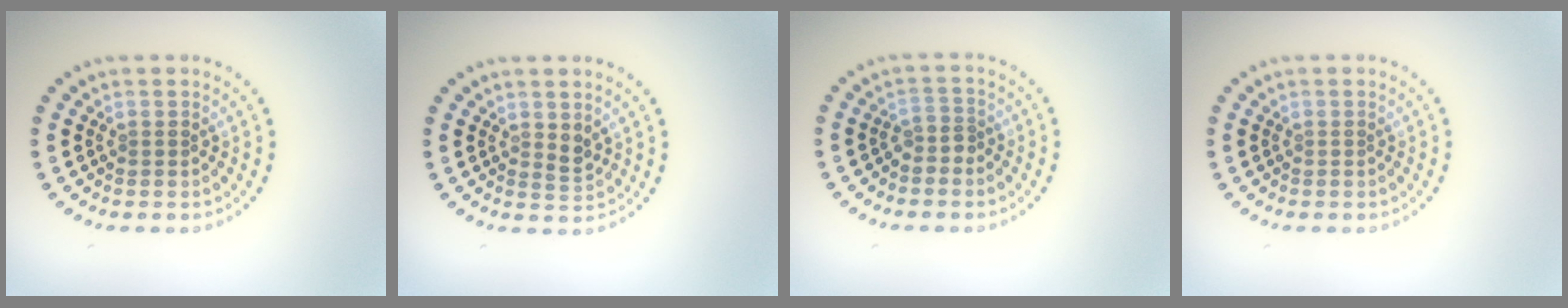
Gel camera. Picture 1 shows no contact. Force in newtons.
{"total": 1.2, "press": 1.0, "slide": 0.6}
{"total": 1.5, "press": 1.2, "slide": 0.9}
{"total": 0.0}